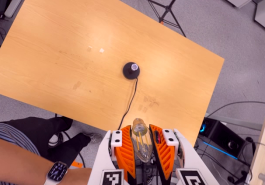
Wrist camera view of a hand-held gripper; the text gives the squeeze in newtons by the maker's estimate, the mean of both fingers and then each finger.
{"total": 22.2, "left": 24.3, "right": 20.0}